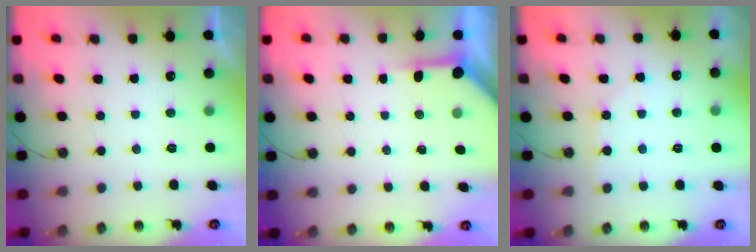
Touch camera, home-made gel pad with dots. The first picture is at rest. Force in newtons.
{"total": 4.0, "press": 4.0, "slide": 0.4}
{"total": 3.7, "press": 3.7, "slide": 0.5}